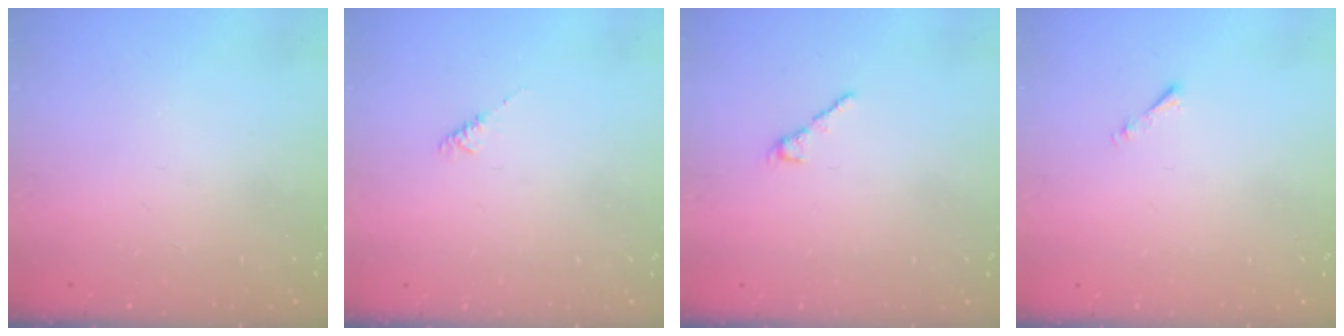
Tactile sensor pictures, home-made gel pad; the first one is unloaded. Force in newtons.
{"total": 2.0, "press": 1.9, "slide": 0.4}
{"total": 2.2, "press": 2.2, "slide": 0.4}
{"total": 0.8, "press": 0.7, "slide": 0.3}